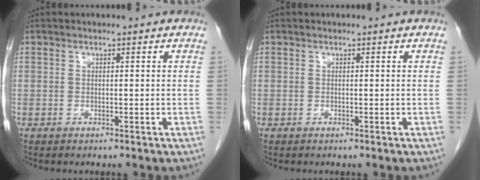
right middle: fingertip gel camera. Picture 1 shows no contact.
{"total": 0.0}